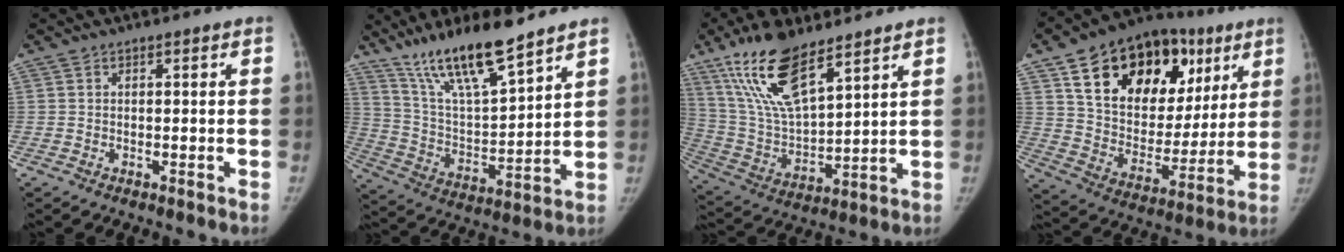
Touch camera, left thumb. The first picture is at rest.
{"total": 17.0, "force": [12.6, 3.1, 10.9], "torque": [-0.176, -0.068, 0.240]}
{"total": 17.3, "force": [11.2, 5.7, 11.9], "torque": [-0.214, -0.050, 0.226]}
{"total": 27.7, "force": [12.6, 17.3, 17.6], "torque": [-0.232, 0.004, 0.211]}